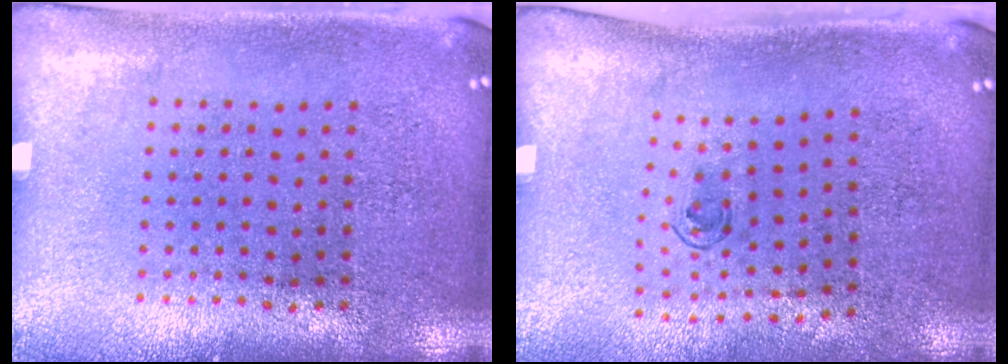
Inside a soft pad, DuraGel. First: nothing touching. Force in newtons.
{"total": 0.6, "press": 0.3, "slide": 0.6}